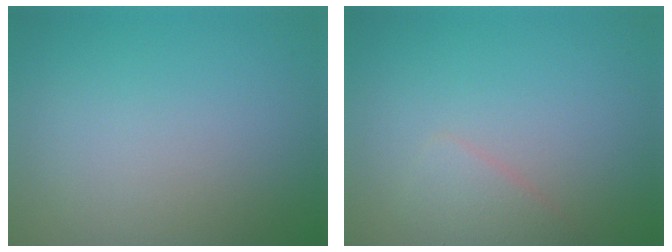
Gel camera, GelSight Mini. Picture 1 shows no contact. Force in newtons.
{"total": 1.7, "press": 1.7, "slide": 0.1}